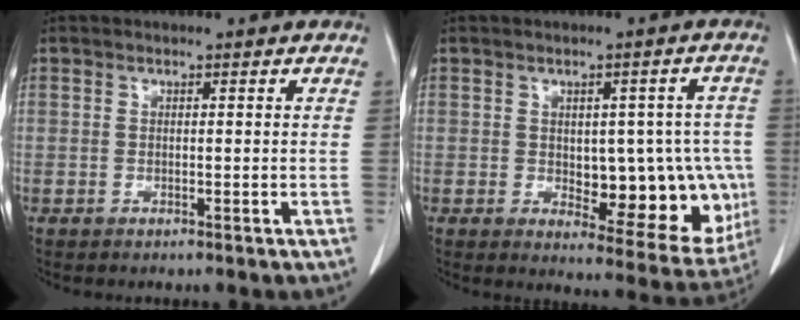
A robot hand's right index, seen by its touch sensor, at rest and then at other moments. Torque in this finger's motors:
{"motor_torque": [0.40, -0.12, 0.24, 0.04]}